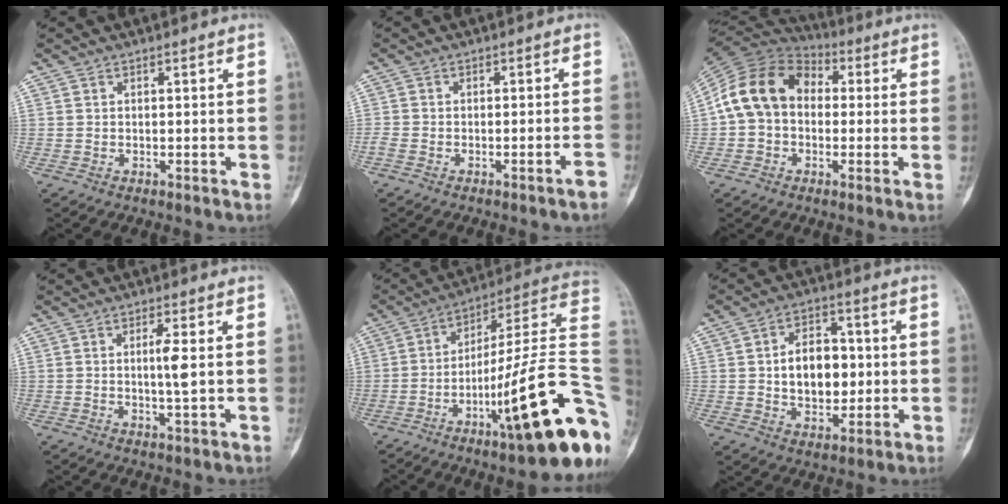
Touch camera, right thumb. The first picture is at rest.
{"total": 3.1, "force": [-2.1, 0.4, 2.3], "torque": [-0.045, 0.016, -0.034]}
{"total": 14.0, "force": [0.8, 10.8, 8.9], "torque": [-0.147, 0.038, -0.001]}
{"total": 3.9, "force": [0.2, 0.5, 3.9], "torque": [-0.076, -0.005, 0.003]}
{"total": 26.6, "force": [-8.4, 4.7, 24.7], "torque": [-0.295, 0.059, -0.122]}
{"total": 11.5, "force": [0.4, 7.7, 8.5], "torque": [-0.096, 0.009, 0.009]}